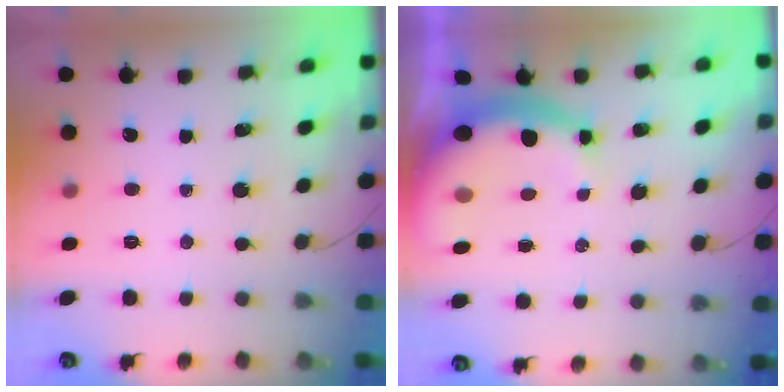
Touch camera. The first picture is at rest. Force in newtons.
{"total": 9.4, "press": 9.2, "slide": 1.8}